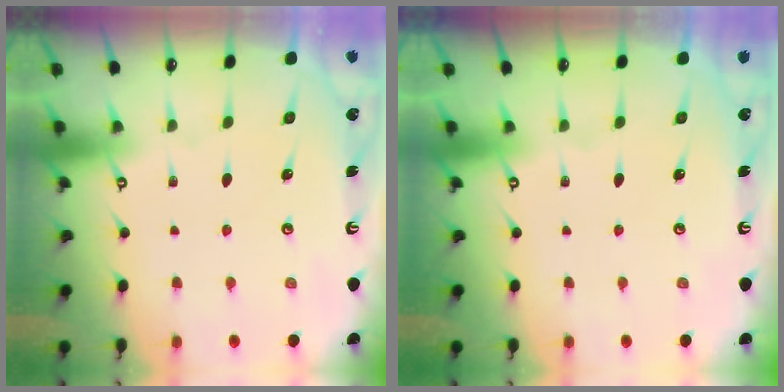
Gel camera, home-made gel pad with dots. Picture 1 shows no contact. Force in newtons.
{"total": 0.0}